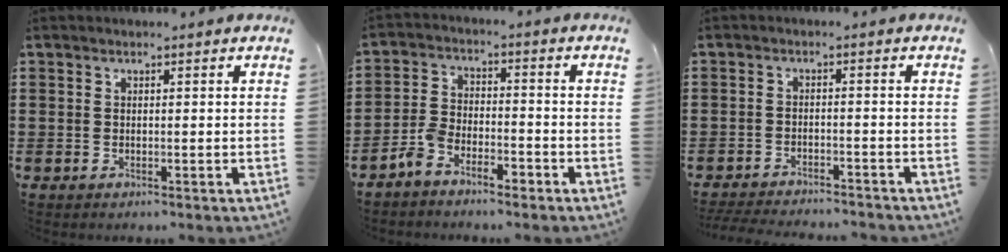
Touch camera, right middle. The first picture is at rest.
{"total": 4.7, "force": [-4.3, 1.2, 1.5], "torque": [-0.047, 0.006, -0.093]}
{"total": 3.4, "force": [-3.3, 0.1, 0.6], "torque": [-0.019, -0.004, -0.070]}